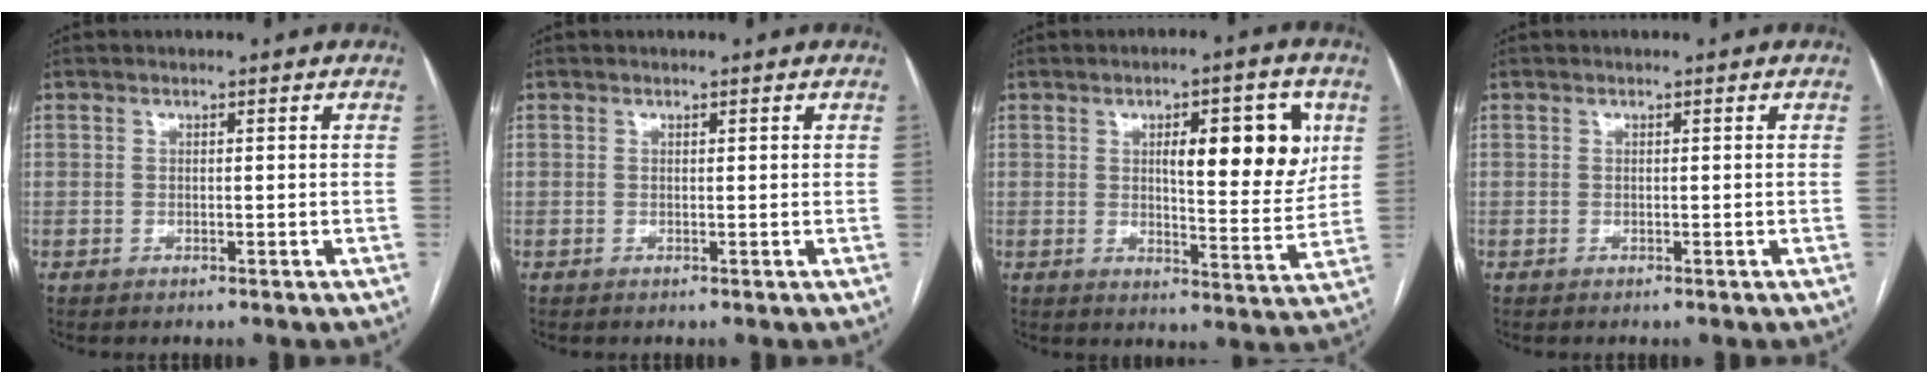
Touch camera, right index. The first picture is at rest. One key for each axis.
{"total": 0.0}
{"total": 12.0, "fx": 3.5, "fy": 3.3, "fz": 11.0, "tx": -0.146, "ty": 0.007, "tz": 0.051}
{"total": 0.0}